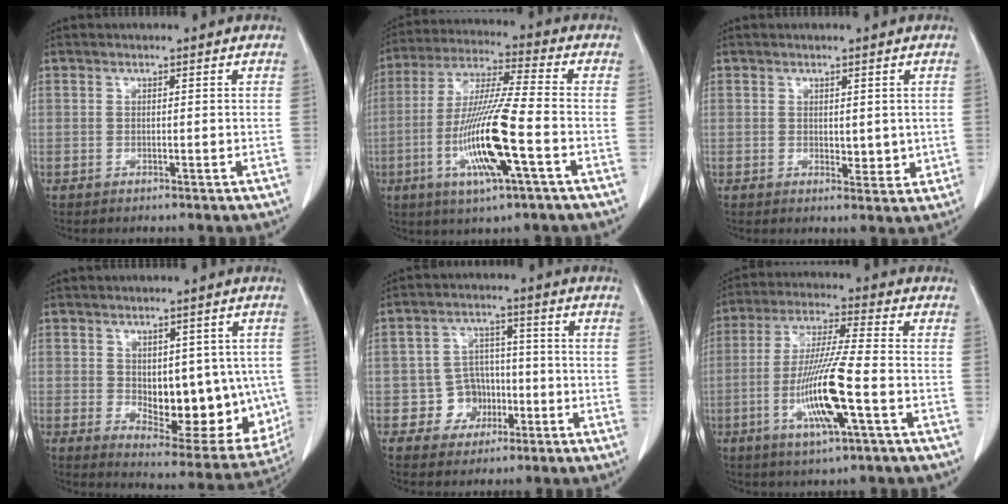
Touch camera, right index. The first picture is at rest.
{"total": 14.6, "force": [-4.4, 0.5, 13.9], "torque": [-0.281, -0.014, -0.086]}
{"total": 3.0, "force": [0.4, 1.8, 2.4], "torque": [-0.025, -0.008, 0.011]}
{"total": 15.3, "force": [-1.2, 7.4, 13.3], "torque": [-0.169, -0.006, 0.009]}
{"total": 5.9, "force": [-1.9, 5.5, 1.2], "torque": [-0.008, 0.020, -0.025]}
{"total": 12.4, "force": [-3.8, 0.1, 11.8], "torque": [-0.235, -0.014, -0.074]}